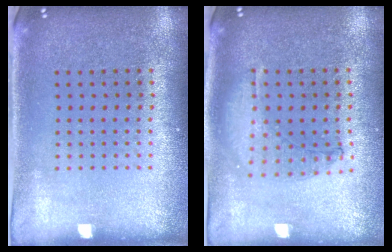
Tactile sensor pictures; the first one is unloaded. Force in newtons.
{"total": 0.9, "press": 0.9, "slide": 0.2}